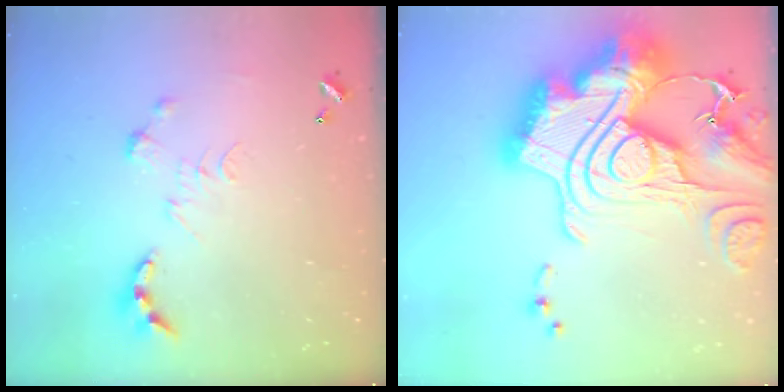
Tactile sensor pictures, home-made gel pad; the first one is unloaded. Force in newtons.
{"total": 3.9, "press": 3.2, "slide": 2.3}